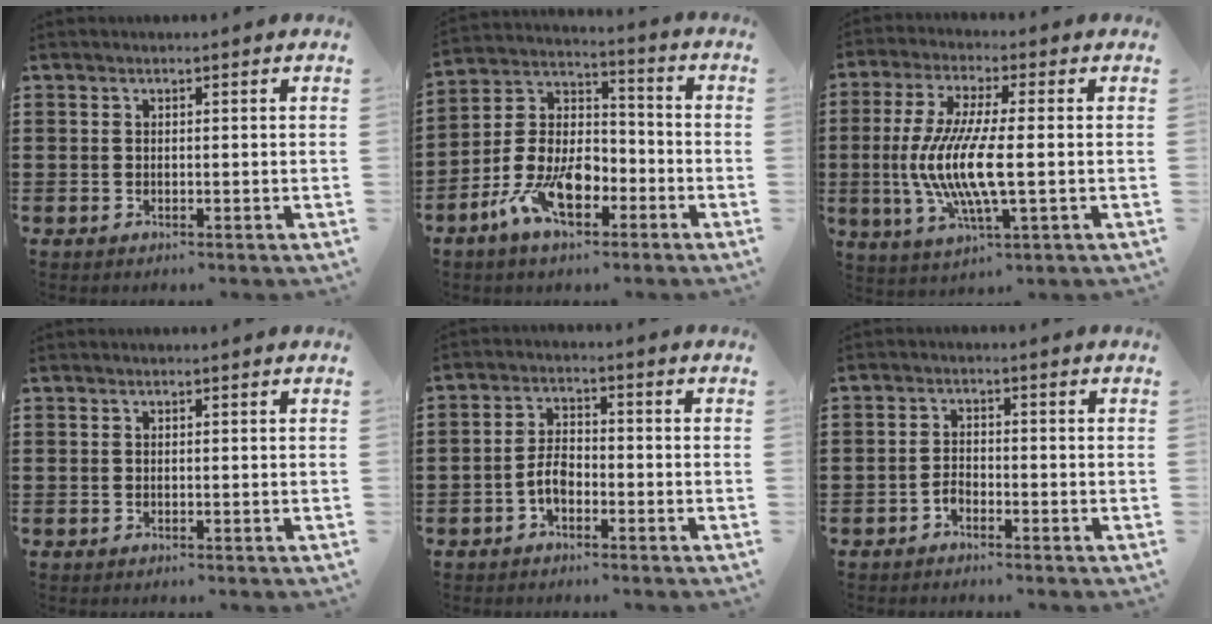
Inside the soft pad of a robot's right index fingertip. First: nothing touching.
{"total": 10.5, "force": [-5.4, 6.0, 6.8], "torque": [-0.162, 0.000, -0.107]}
{"total": 9.7, "force": [-1.4, 1.7, 9.4], "torque": [-0.206, -0.018, -0.035]}
{"total": 0.0}
{"total": 4.0, "force": [-1.8, 2.2, 2.8], "torque": [-0.074, -0.001, -0.040]}
{"total": 1.8, "force": [-1.3, 0.9, 0.8], "torque": [-0.019, 0.002, -0.028]}